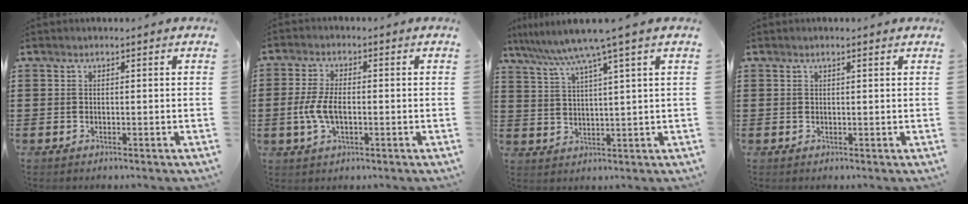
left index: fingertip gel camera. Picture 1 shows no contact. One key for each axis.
{"total": 5.5, "fx": -0.8, "fy": 2.5, "fz": 4.9, "tx": -0.121, "ty": -0.007, "tz": -0.023}
{"total": 6.7, "fx": 4.8, "fy": -0.8, "fz": 4.6, "tx": -0.106, "ty": -0.025, "tz": 0.078}
{"total": 0.8, "fx": 0.5, "fy": 0.0, "fz": 0.6, "tx": -0.012, "ty": 0.000, "tz": 0.010}